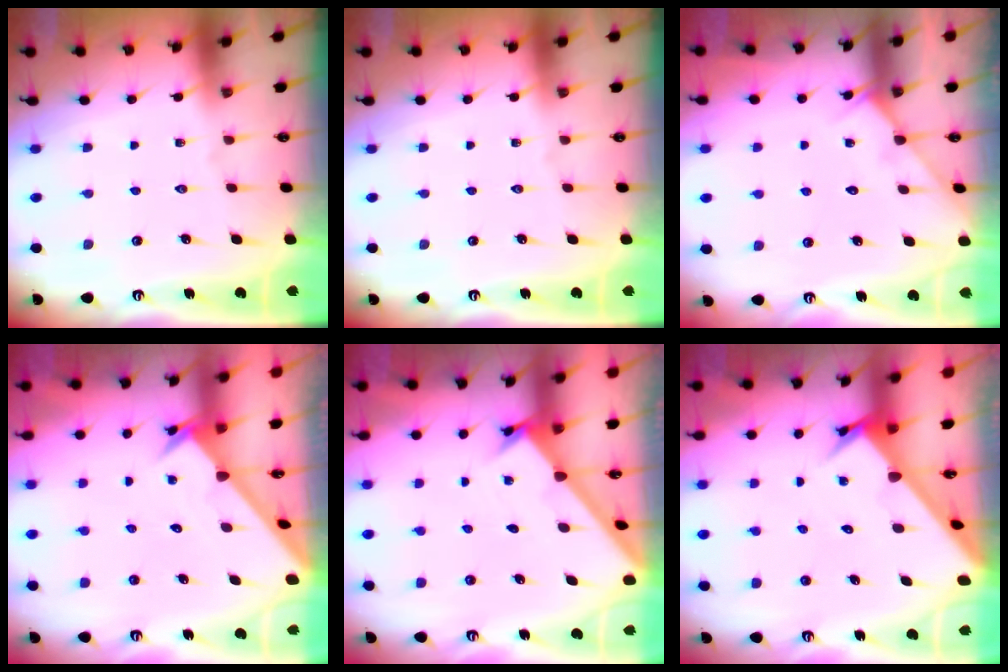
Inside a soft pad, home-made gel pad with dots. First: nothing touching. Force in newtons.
{"total": 0.0}
{"total": 3.9, "press": 3.8, "slide": 0.6}
{"total": 2.4, "press": 2.4, "slide": 0.2}
{"total": 1.6, "press": 1.6, "slide": 0.1}
{"total": 2.8, "press": 2.8, "slide": 0.3}